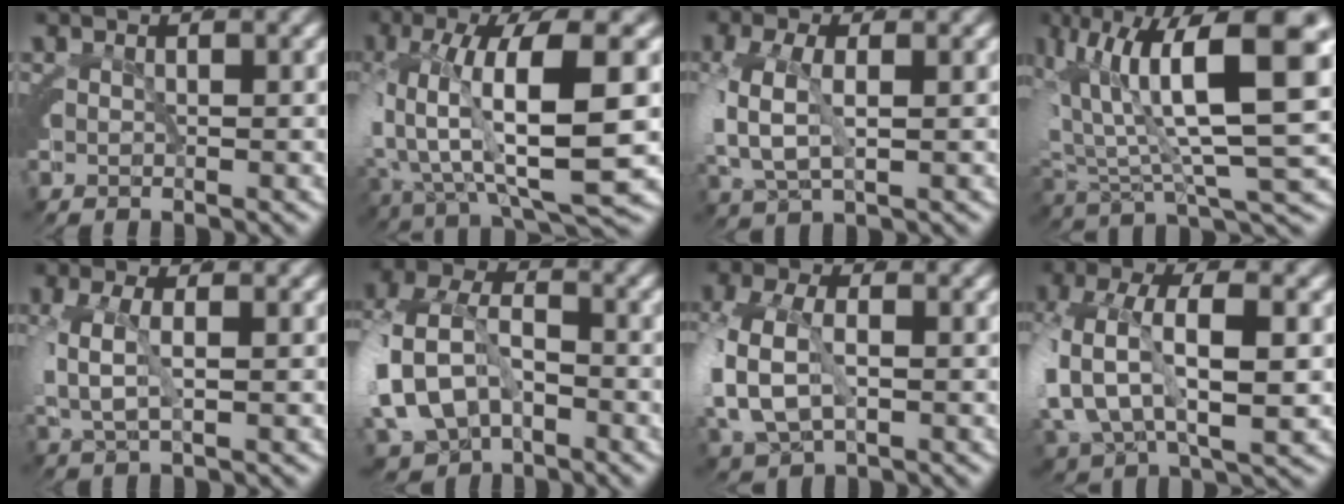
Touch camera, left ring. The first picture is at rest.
{"total": 11.6, "force": [-1.0, 6.2, 9.7], "torque": [-0.168, -0.015, -0.008]}
{"total": 3.5, "force": [-0.9, 2.7, 2.0], "torque": [-0.080, -0.016, -0.007]}
{"total": 13.6, "force": [2.1, 7.5, 11.1], "torque": [-0.167, 0.010, 0.031]}
{"total": 2.0, "force": [-0.5, 1.3, 1.4], "torque": [-0.050, -0.010, -0.002]}
{"total": 9.0, "force": [-3.0, 7.7, 3.7], "torque": [-0.103, -0.036, -0.047]}
{"total": 5.5, "force": [-1.4, 4.6, 2.8], "torque": [-0.103, -0.015, -0.016]}
{"total": 8.2, "force": [-1.5, 6.2, 5.1], "torque": [-0.151, -0.024, -0.021]}